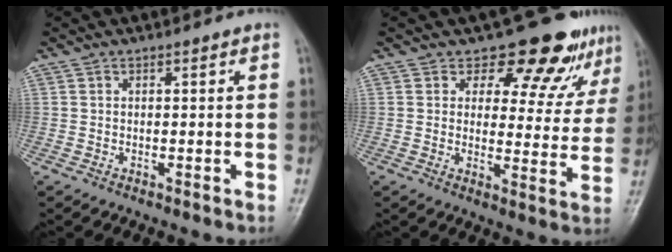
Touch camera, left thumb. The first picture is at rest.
{"total": 11.9, "force": [9.6, 5.7, 4.1], "torque": [-0.003, -0.066, 0.106]}